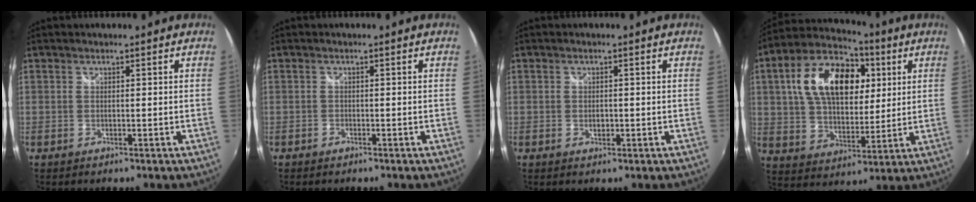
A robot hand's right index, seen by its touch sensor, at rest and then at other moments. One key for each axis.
{"total": 0.9, "fx": -0.7, "fy": 0.6, "fz": 0.1, "tx": -0.005, "ty": -0.002, "tz": -0.014}
{"total": 1.5, "fx": -0.4, "fy": 1.1, "fz": 1.0, "tx": -0.017, "ty": -0.001, "tz": -0.006}
{"total": 19.9, "fx": 5.7, "fy": 12.1, "fz": 14.7, "tx": -0.287, "ty": 0.039, "tz": 0.098}